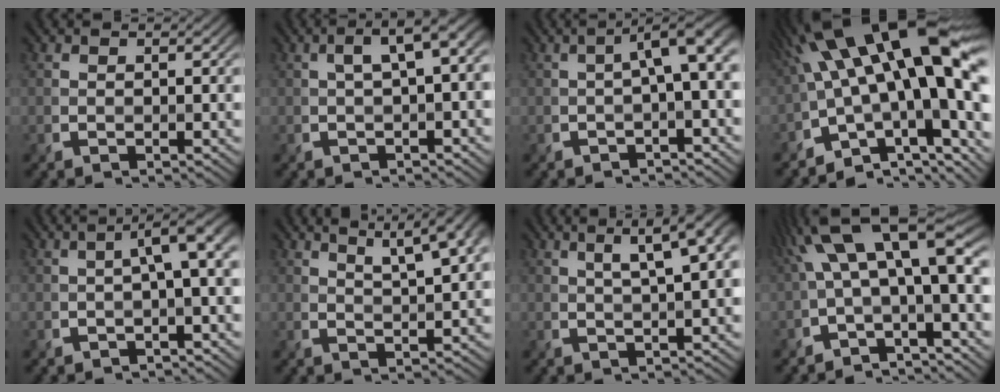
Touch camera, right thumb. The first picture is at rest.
{"total": 4.1, "force": [0.5, 1.1, 3.9], "torque": [-0.063, 0.015, 0.009]}
{"total": 4.3, "force": [-0.3, 0.9, 4.2], "torque": [-0.060, 0.013, -0.006]}
{"total": 20.0, "force": [0.6, 8.0, 18.3], "torque": [-0.264, 0.001, 0.021]}
{"total": 3.9, "force": [-0.2, 0.7, 3.8], "torque": [-0.055, 0.015, -0.004]}
{"total": 9.3, "force": [5.6, 2.7, 6.9], "torque": [-0.096, 0.022, 0.068]}
{"total": 7.8, "force": [2.9, 2.0, 6.9], "torque": [-0.069, 0.034, 0.031]}
{"total": 13.3, "force": [1.2, 4.7, 12.4], "torque": [-0.221, 0.019, 0.015]}